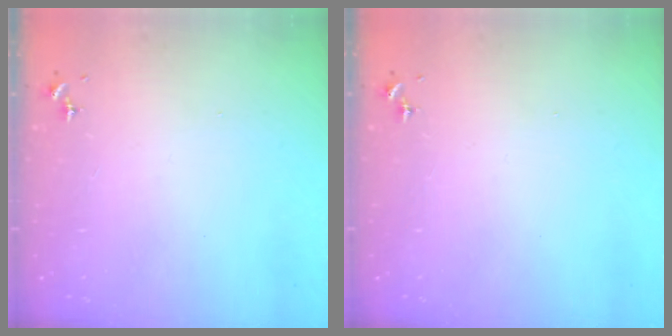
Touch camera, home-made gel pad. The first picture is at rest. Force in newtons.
{"total": 0.0}